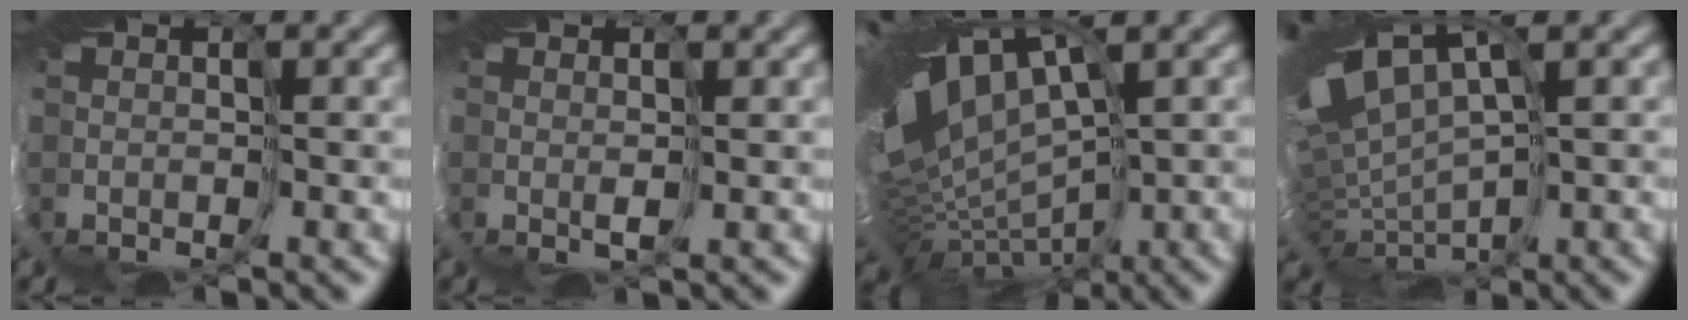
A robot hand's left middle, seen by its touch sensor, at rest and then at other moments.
{"total": 1.3, "force": [0.8, -1.0, -0.3], "torque": [-0.001, 0.003, 0.009]}
{"total": 10.7, "force": [2.7, 4.8, 9.2], "torque": [-0.178, -0.002, 0.087]}
{"total": 7.8, "force": [2.9, 2.8, 6.7], "torque": [-0.156, 0.008, 0.078]}